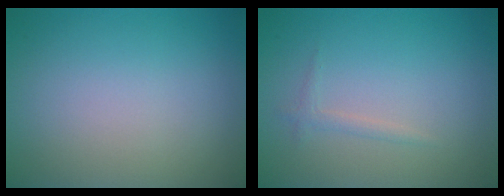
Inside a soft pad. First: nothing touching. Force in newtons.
{"total": 0.8, "press": 0.8, "slide": 0.1}